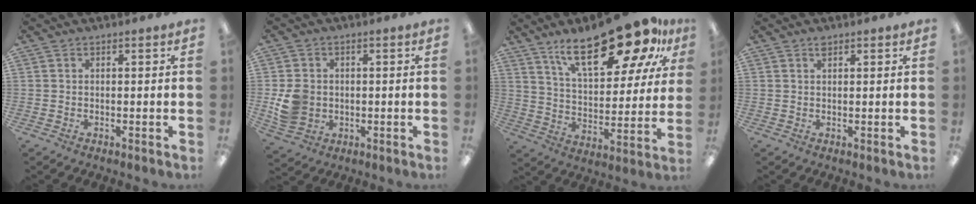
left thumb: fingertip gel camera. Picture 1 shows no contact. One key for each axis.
{"total": 7.2, "fx": -0.4, "fy": 6.4, "fz": 3.3, "tx": -0.061, "ty": 0.011, "tz": -0.002}
{"total": 24.6, "fx": 16.1, "fy": 9.3, "fz": 16.2, "tx": -0.244, "ty": -0.089, "tz": 0.266}
{"total": 1.3, "fx": 0.9, "fy": 0.6, "fz": 0.7, "tx": -0.009, "ty": -0.002, "tz": 0.015}